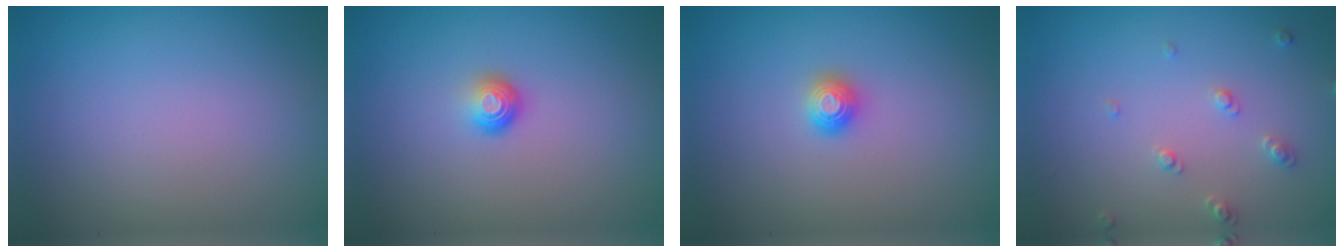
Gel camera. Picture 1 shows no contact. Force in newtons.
{"total": 1.6, "press": 1.1, "slide": 1.1}
{"total": 1.2, "press": 1.2, "slide": 0.2}
{"total": 1.6, "press": 1.5, "slide": 0.4}